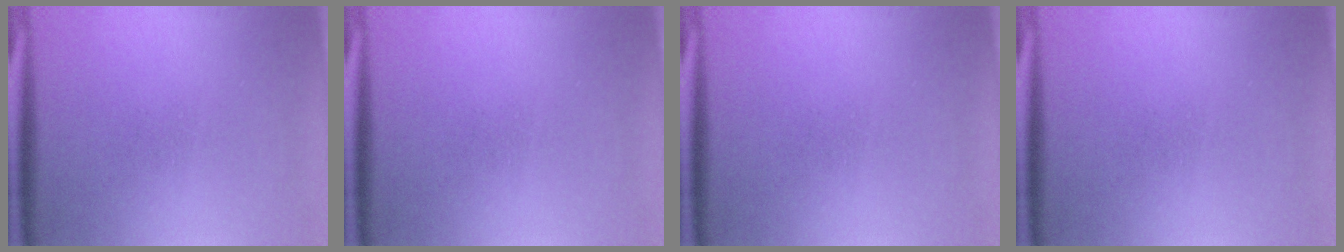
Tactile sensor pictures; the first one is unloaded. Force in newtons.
{"total": 0.0}
{"total": 0.0}
{"total": 0.0}